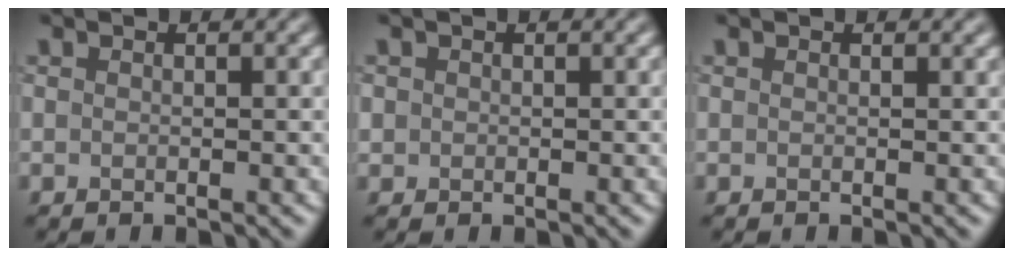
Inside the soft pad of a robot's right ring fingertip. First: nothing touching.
{"total": 0.7, "force": [0.1, 0.7, 0.0], "torque": [0.006, -0.001, 0.002]}
{"total": 0.0}